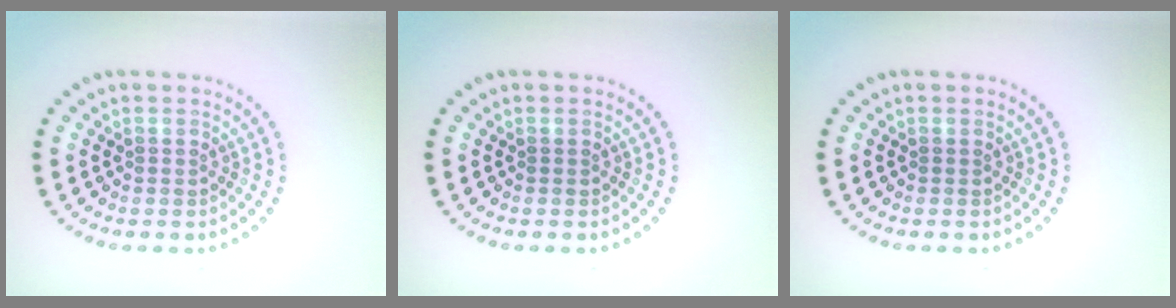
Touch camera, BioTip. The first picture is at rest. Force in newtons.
{"total": 0.0}
{"total": 0.0}